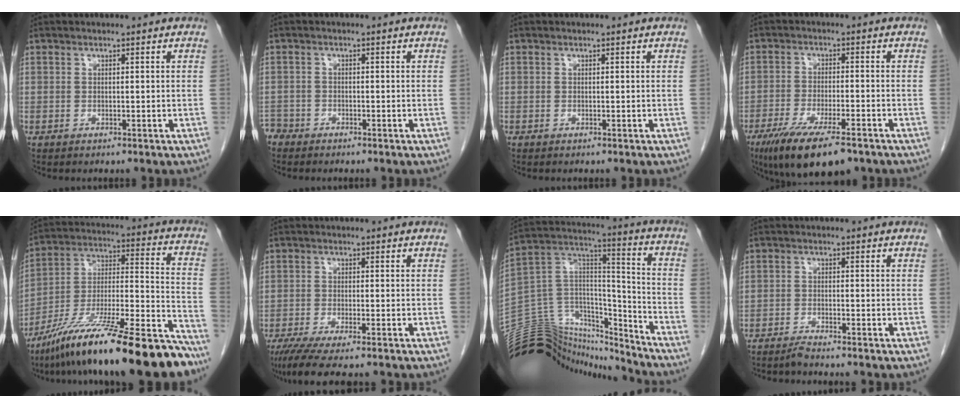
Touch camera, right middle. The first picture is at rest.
{"total": 2.7, "force": [-2.4, 1.3, -0.2], "torque": [-0.002, 0.002, -0.048]}
{"total": 0.0}
{"total": 12.6, "force": [-8.8, 2.8, 8.7], "torque": [-0.151, -0.029, -0.141]}
{"total": 25.9, "force": [-20.2, 2.0, 16.1], "torque": [-0.226, -0.001, -0.340]}
{"total": 7.7, "force": [-6.2, 0.5, 4.6], "torque": [-0.071, -0.019, -0.100]}
{"total": 20.8, "force": [-19.6, 6.1, 3.2], "torque": [-0.065, 0.082, -0.319]}
{"total": 2.6, "force": [-2.5, -0.7, 0.4], "torque": [-0.006, -0.007, -0.047]}